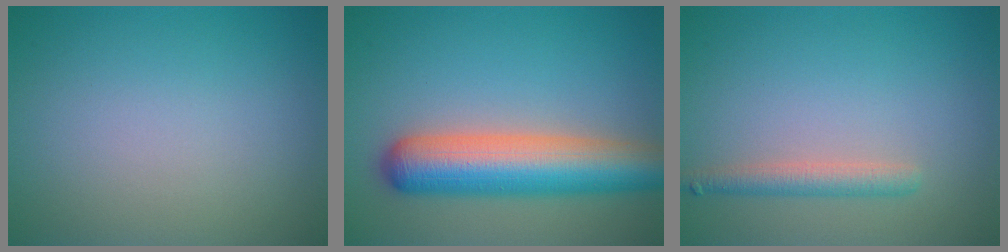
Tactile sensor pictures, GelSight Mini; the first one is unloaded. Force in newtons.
{"total": 8.4, "press": 8.4, "slide": 0.4}
{"total": 2.2, "press": 2.2, "slide": 0.1}